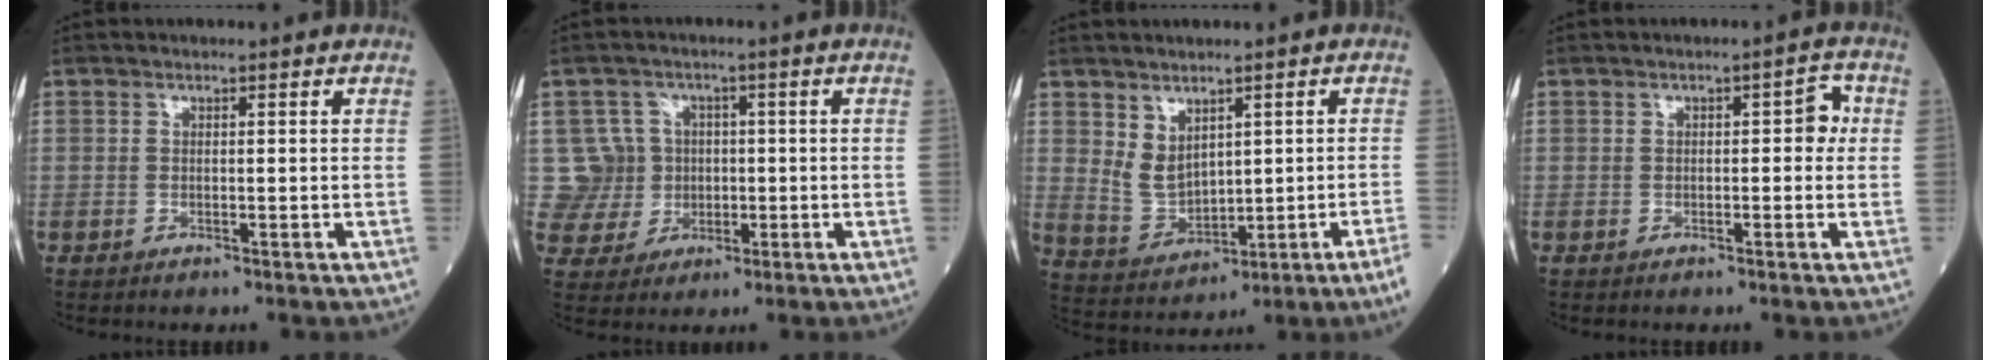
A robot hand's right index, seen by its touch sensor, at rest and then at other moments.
{"total": 6.3, "force": [0.6, 6.3, -0.2], "torque": [0.009, 0.016, 0.019]}
{"total": 5.4, "force": [1.3, 2.1, 4.8], "torque": [-0.096, 0.007, 0.043]}
{"total": 2.9, "force": [0.2, 1.4, 2.6], "torque": [-0.024, 0.013, -0.001]}